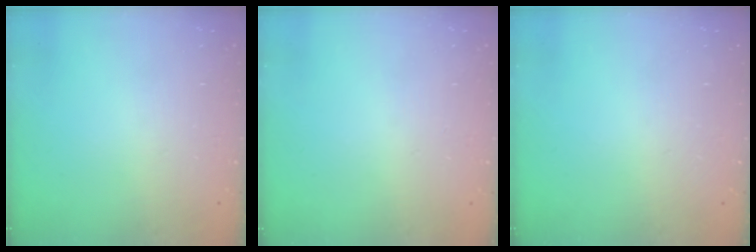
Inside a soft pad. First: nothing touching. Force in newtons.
{"total": 0.8, "press": 0.5, "slide": 0.6}
{"total": 0.0}